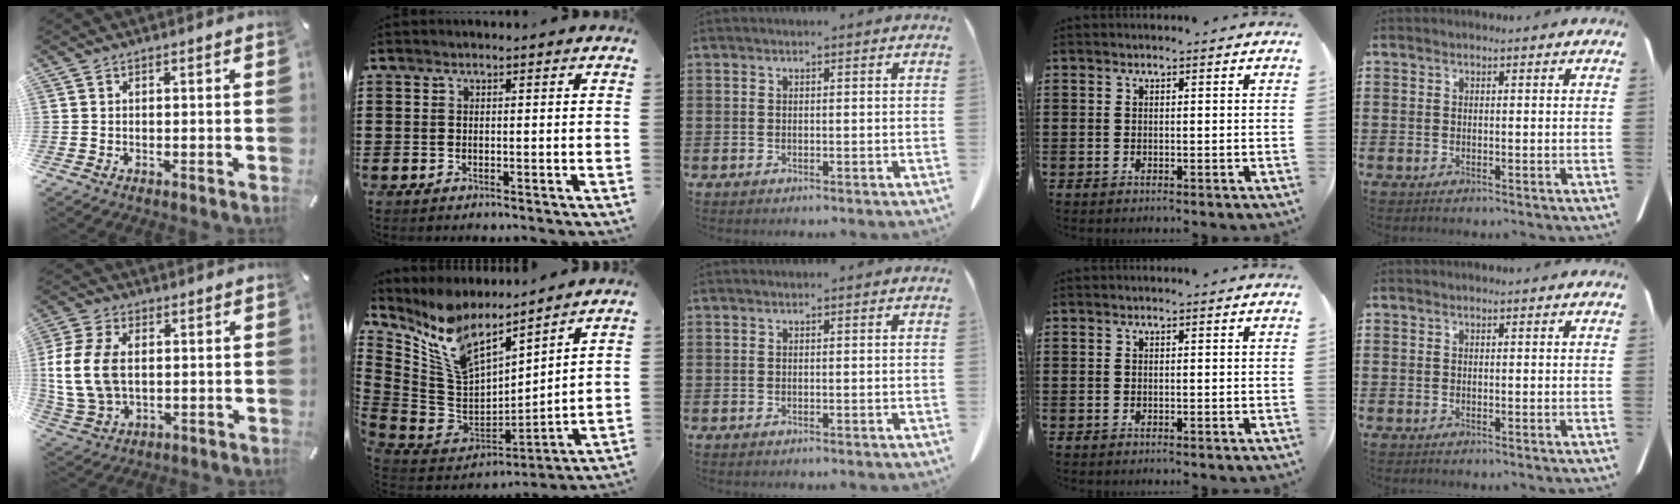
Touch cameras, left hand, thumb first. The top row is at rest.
{"thumb": {"total": 12.1, "force": [0.9, 8.4, 8.6], "torque": [-0.209, 0.007, 0.017]}, "index": {"total": 10.4, "force": [7.9, 3.5, 5.9], "torque": [-0.162, -0.062, 0.135]}}